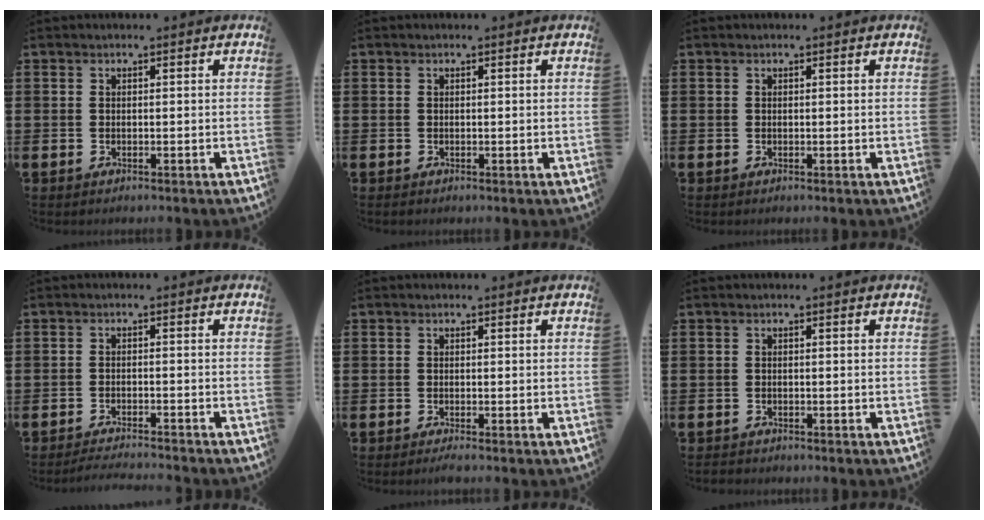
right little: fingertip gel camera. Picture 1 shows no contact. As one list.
[{"total": 0.0}, {"total": 0.0}, {"total": 1.8, "force": [-1.7, -0.2, 0.4], "torque": [-0.007, 0.004, -0.034]}, {"total": 0.7, "force": [-0.5, 0.0, 0.6], "torque": [-0.008, -0.003, -0.009]}, {"total": 0.5, "force": [-0.5, 0.2, 0.0], "torque": [-0.001, 0.000, -0.012]}]